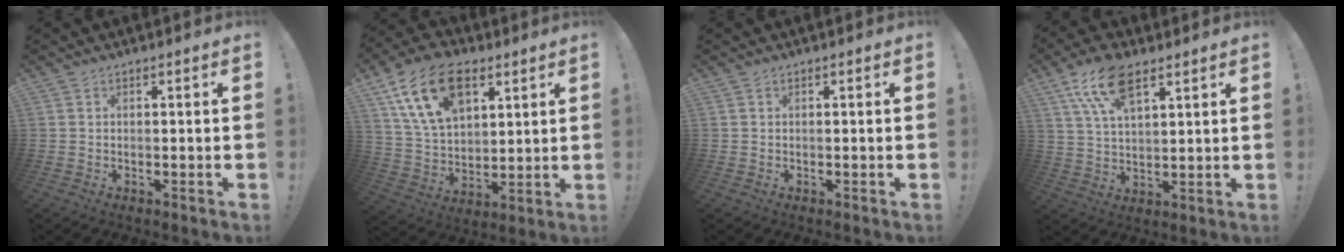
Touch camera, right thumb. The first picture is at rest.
{"total": 19.3, "force": [9.1, 12.0, 12.0], "torque": [-0.218, -0.038, 0.169]}
{"total": 0.0}
{"total": 12.5, "force": [7.2, 5.6, 8.5], "torque": [-0.150, -0.017, 0.131]}